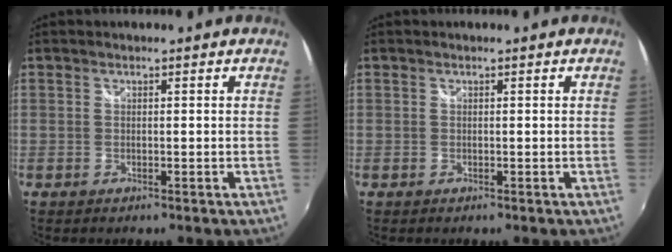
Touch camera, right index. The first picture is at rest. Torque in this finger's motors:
{"motor_torque": [-0.02, 0.02, 0.02, 0.00]}